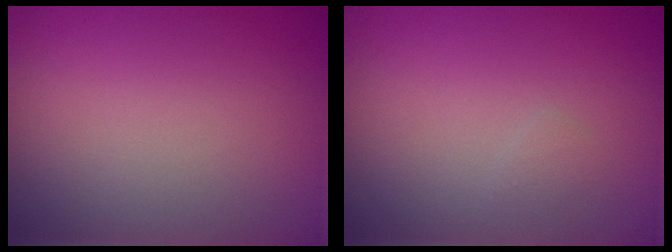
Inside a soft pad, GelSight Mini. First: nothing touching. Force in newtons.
{"total": 0.6, "press": 0.6, "slide": 0.0}